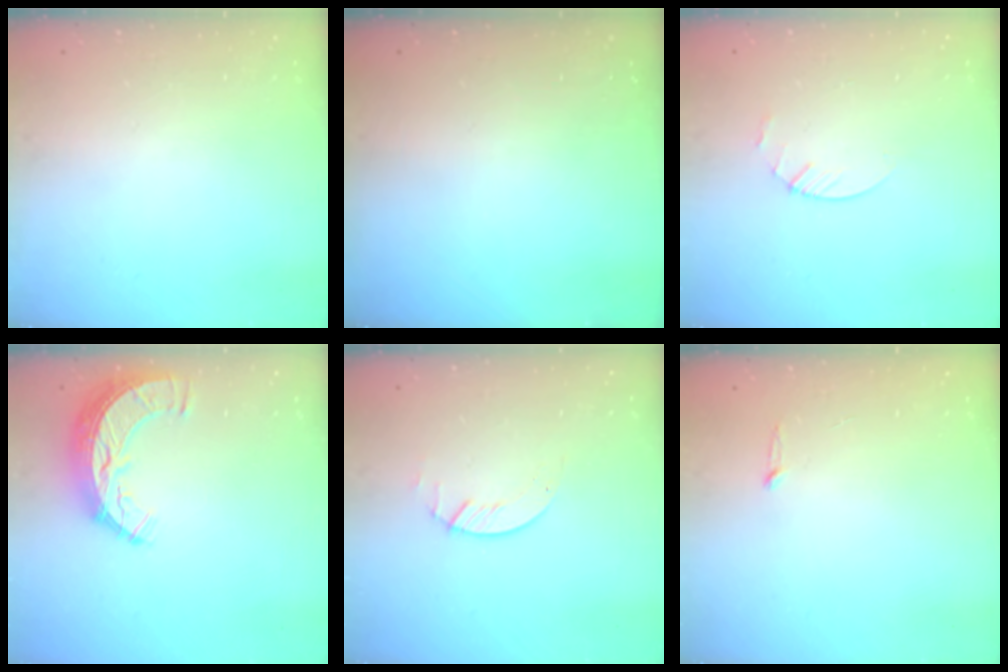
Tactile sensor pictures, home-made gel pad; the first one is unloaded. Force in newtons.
{"total": 0.0}
{"total": 3.0, "press": 3.0, "slide": 0.3}
{"total": 9.6, "press": 9.6, "slide": 0.8}
{"total": 1.2, "press": 1.1, "slide": 0.2}
{"total": 2.5, "press": 2.5, "slide": 0.2}